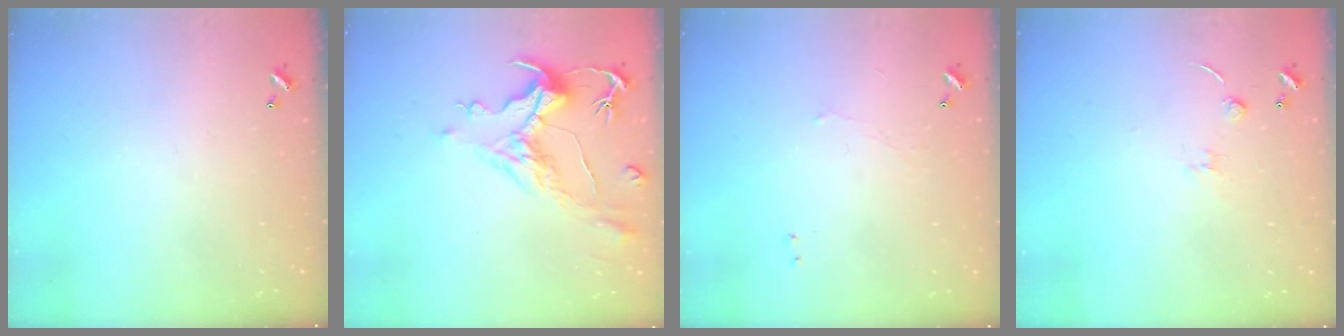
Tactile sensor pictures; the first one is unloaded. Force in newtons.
{"total": 1.5, "press": 0.5, "slide": 1.5}
{"total": 0.7, "press": 0.5, "slide": 0.5}
{"total": 1.5, "press": 1.4, "slide": 0.5}